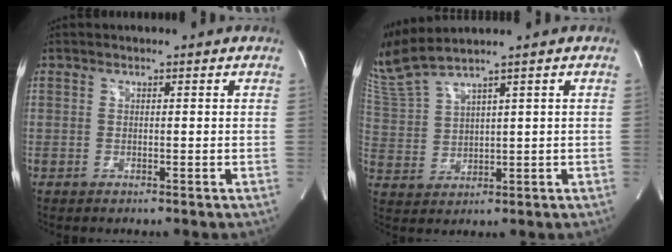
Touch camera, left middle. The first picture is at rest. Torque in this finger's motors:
{"motor_torque": [0.06, -0.87, 0.28, 0.10]}